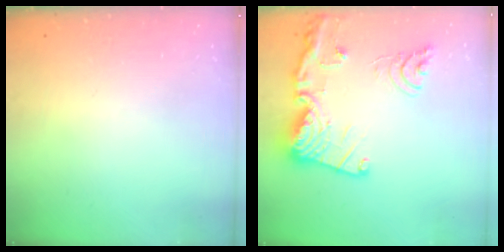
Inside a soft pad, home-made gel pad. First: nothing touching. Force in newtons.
{"total": 21.7, "press": 21.5, "slide": 2.2}